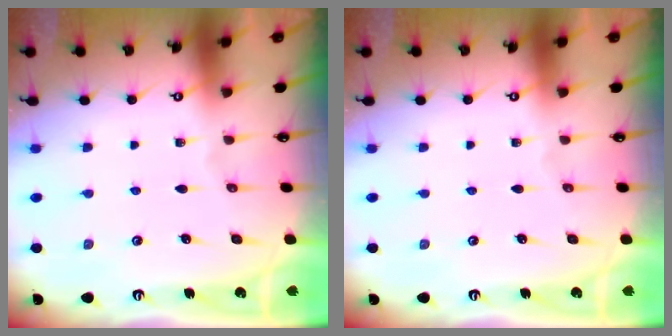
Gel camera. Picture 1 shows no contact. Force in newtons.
{"total": 0.0}